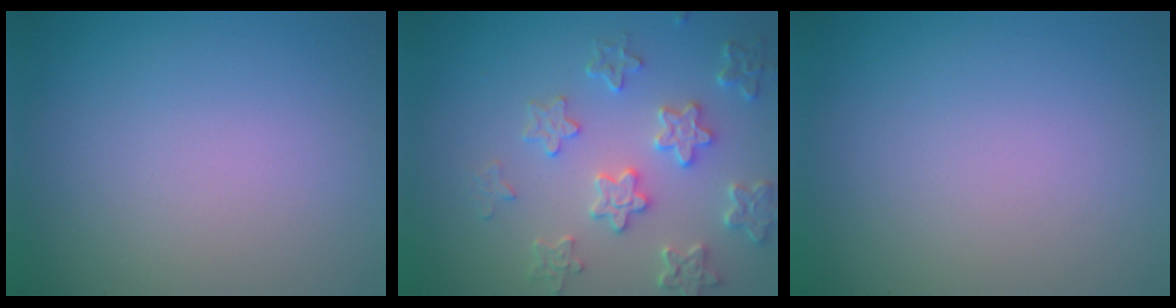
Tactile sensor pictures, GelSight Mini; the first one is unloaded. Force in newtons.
{"total": 4.5, "press": 3.9, "slide": 2.2}
{"total": 0.0}